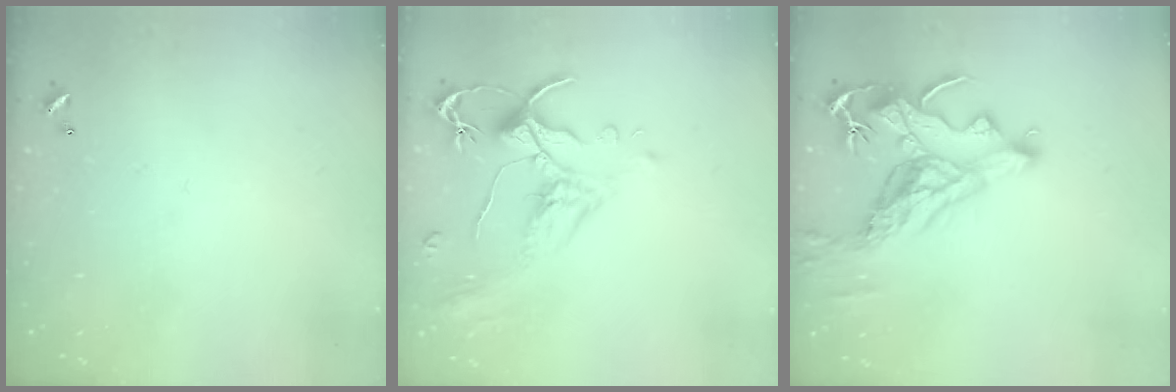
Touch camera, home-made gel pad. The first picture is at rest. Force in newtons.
{"total": 1.5, "press": 1.0, "slide": 1.1}
{"total": 8.1, "press": 8.0, "slide": 1.4}